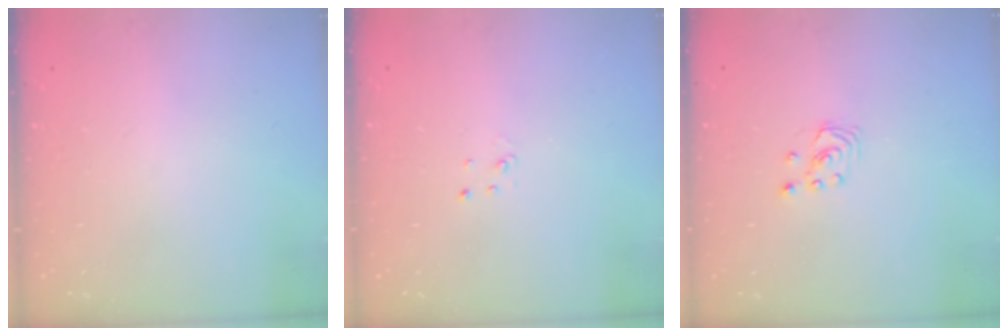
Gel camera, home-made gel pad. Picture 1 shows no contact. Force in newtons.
{"total": 2.0, "press": 2.0, "slide": 0.2}
{"total": 1.8, "press": 1.8, "slide": 0.2}